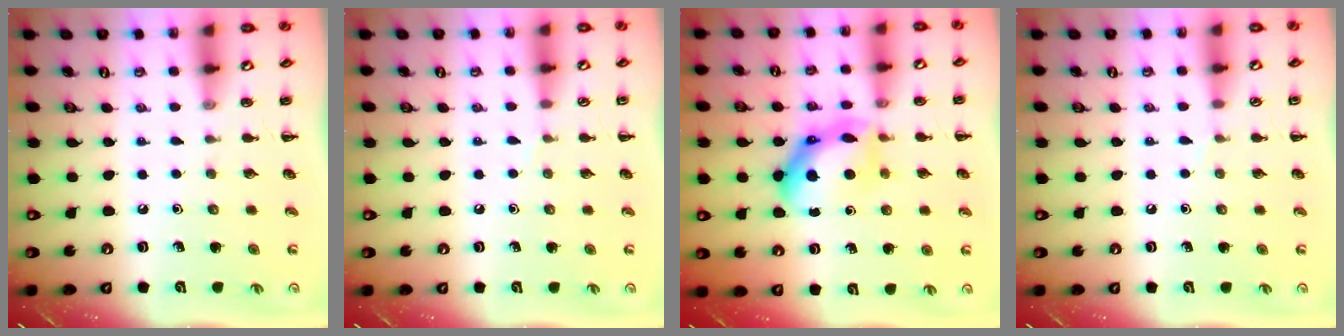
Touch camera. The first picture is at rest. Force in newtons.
{"total": 2.9, "press": 2.7, "slide": 1.1}
{"total": 11.6, "press": 11.6, "slide": 0.2}
{"total": 2.9, "press": 2.7, "slide": 1.1}